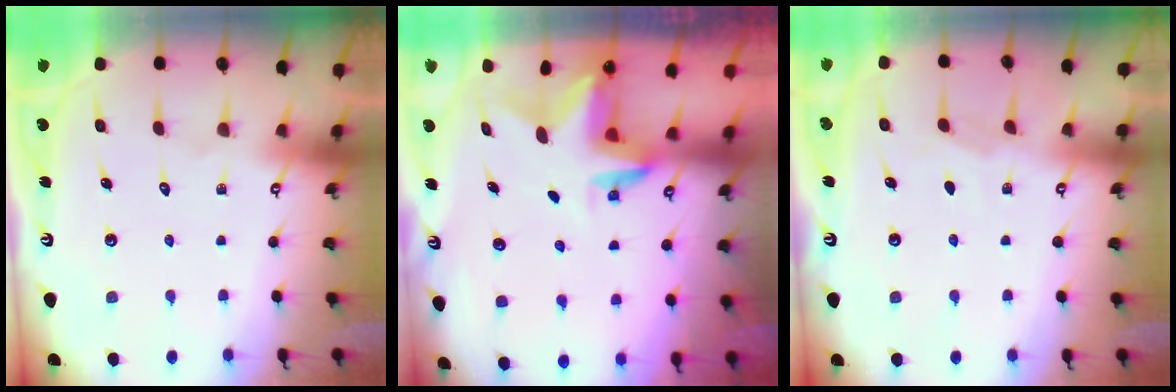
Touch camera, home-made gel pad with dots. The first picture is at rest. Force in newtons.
{"total": 3.1, "press": 3.1, "slide": 0.3}
{"total": 3.5, "press": 3.5, "slide": 0.6}